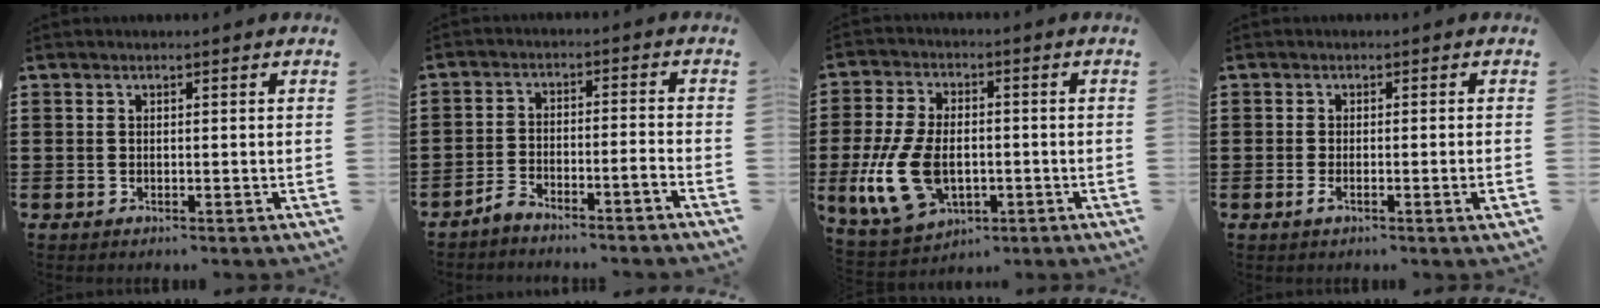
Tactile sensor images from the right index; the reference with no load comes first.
{"total": 3.3, "force": [-3.2, -0.3, 0.8], "torque": [-0.025, 0.004, -0.070]}
{"total": 11.9, "force": [-2.7, 7.5, 8.9], "torque": [-0.216, -0.003, -0.049]}
{"total": 2.5, "force": [-0.8, 0.1, 2.4], "torque": [-0.046, -0.009, -0.017]}